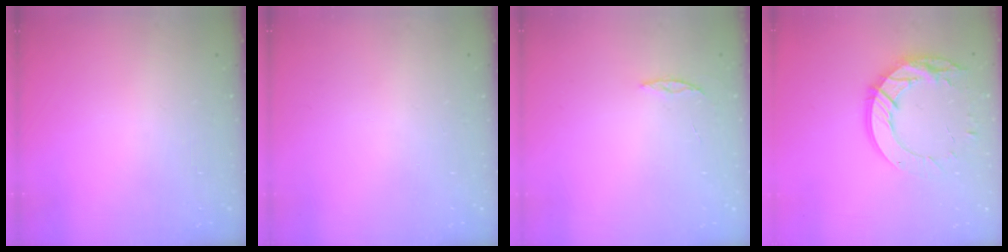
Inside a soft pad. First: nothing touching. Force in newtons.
{"total": 0.0}
{"total": 2.4, "press": 2.4, "slide": 0.2}
{"total": 16.4, "press": 16.4, "slide": 1.4}